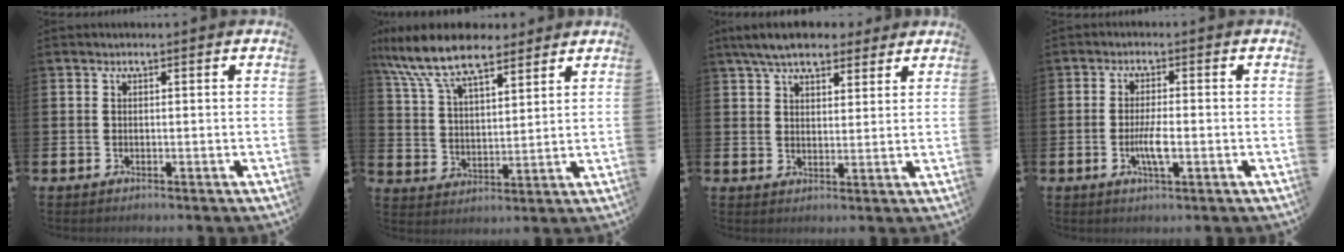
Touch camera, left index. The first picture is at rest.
{"total": 10.4, "force": [8.9, 3.3, 4.3], "torque": [-0.127, -0.030, 0.165]}
{"total": 6.6, "force": [5.8, 2.1, 2.3], "torque": [-0.056, -0.012, 0.106]}
{"total": 3.4, "force": [-1.0, 0.7, 3.2], "torque": [-0.070, 0.001, -0.019]}